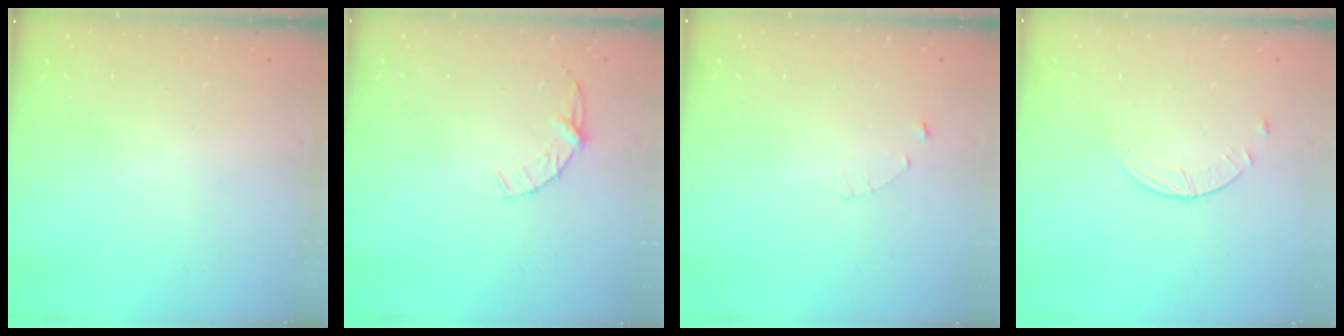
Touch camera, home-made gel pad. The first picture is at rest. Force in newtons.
{"total": 4.5, "press": 4.5, "slide": 0.5}
{"total": 1.2, "press": 1.1, "slide": 0.2}
{"total": 2.6, "press": 2.5, "slide": 0.3}